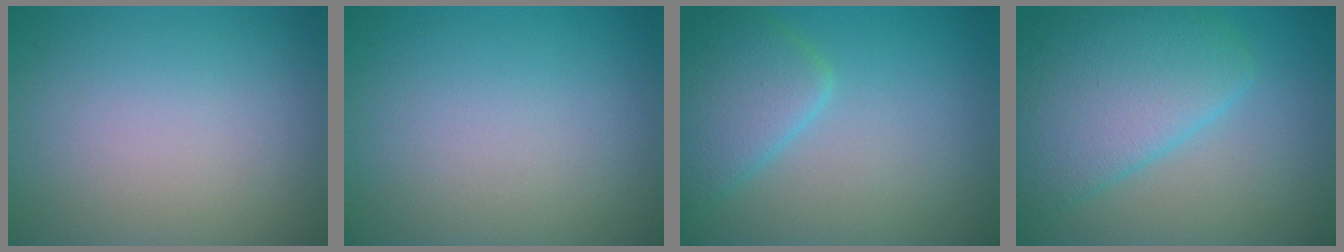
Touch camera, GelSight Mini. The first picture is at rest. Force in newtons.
{"total": 0.0}
{"total": 4.2, "press": 4.1, "slide": 0.2}
{"total": 6.9, "press": 6.9, "slide": 0.2}